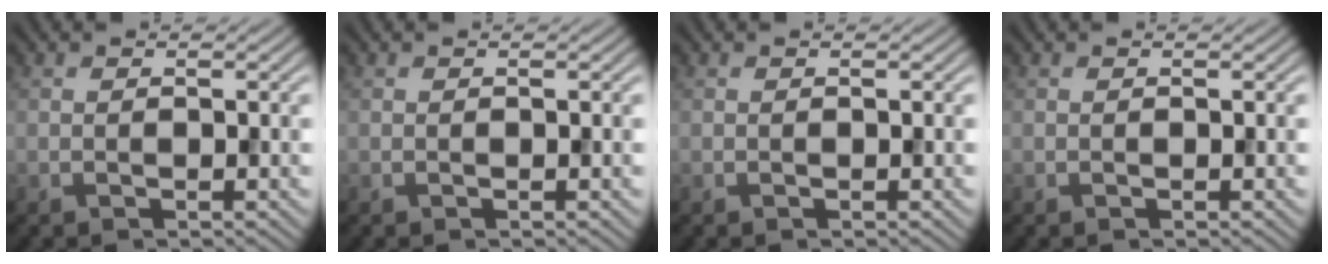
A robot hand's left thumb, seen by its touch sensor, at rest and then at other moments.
{"total": 0.0}
{"total": 0.0}
{"total": 0.0}